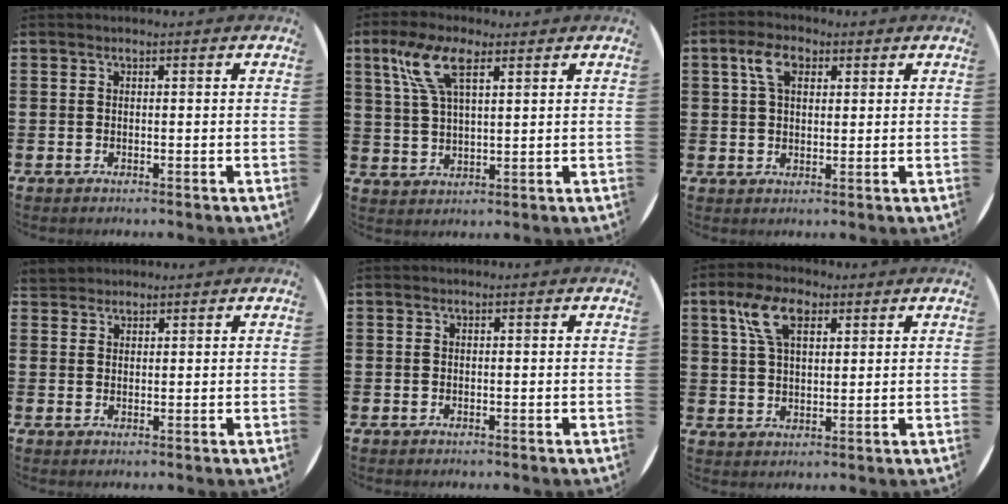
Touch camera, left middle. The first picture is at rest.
{"total": 7.3, "force": [4.1, 2.6, 5.4], "torque": [-0.119, 0.010, 0.071]}
{"total": 4.6, "force": [2.4, 2.6, 2.9], "torque": [-0.057, 0.008, 0.040]}
{"total": 1.7, "force": [1.6, 0.5, -0.2], "torque": [0.001, 0.003, 0.033]}
{"total": 0.0}
{"total": 7.0, "force": [3.9, 3.6, 4.6], "torque": [-0.104, 0.015, 0.070]}